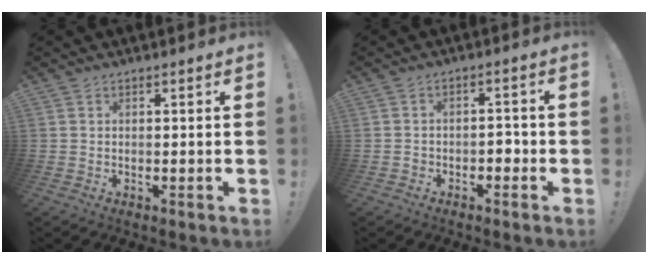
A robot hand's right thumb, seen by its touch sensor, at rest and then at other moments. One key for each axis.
{"total": 3.4, "fx": -1.9, "fy": 2.2, "fz": 1.7, "tx": -0.024, "ty": 0.008, "tz": -0.035}